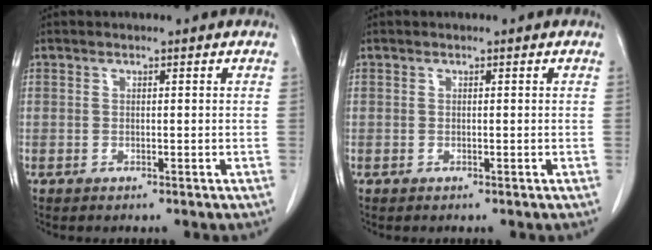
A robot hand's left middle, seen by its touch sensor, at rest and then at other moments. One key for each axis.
{"total": 0.0}